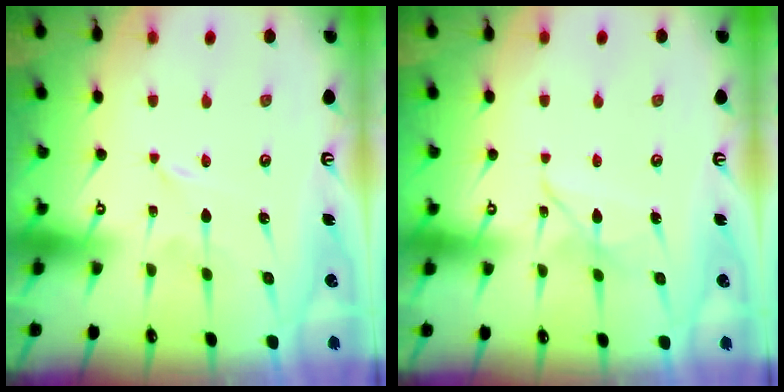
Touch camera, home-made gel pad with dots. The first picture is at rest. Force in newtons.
{"total": 6.1, "press": 6.1, "slide": 0.5}